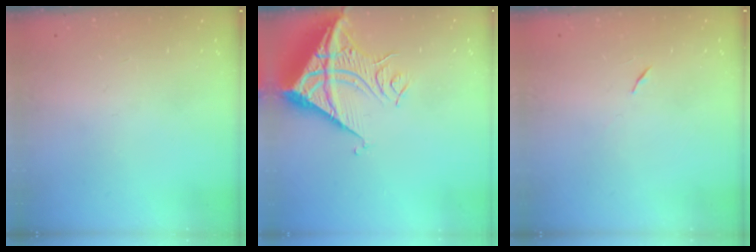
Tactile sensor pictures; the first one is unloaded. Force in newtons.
{"total": 14.2, "press": 14.1, "slide": 1.9}
{"total": 5.3, "press": 4.8, "slide": 2.2}